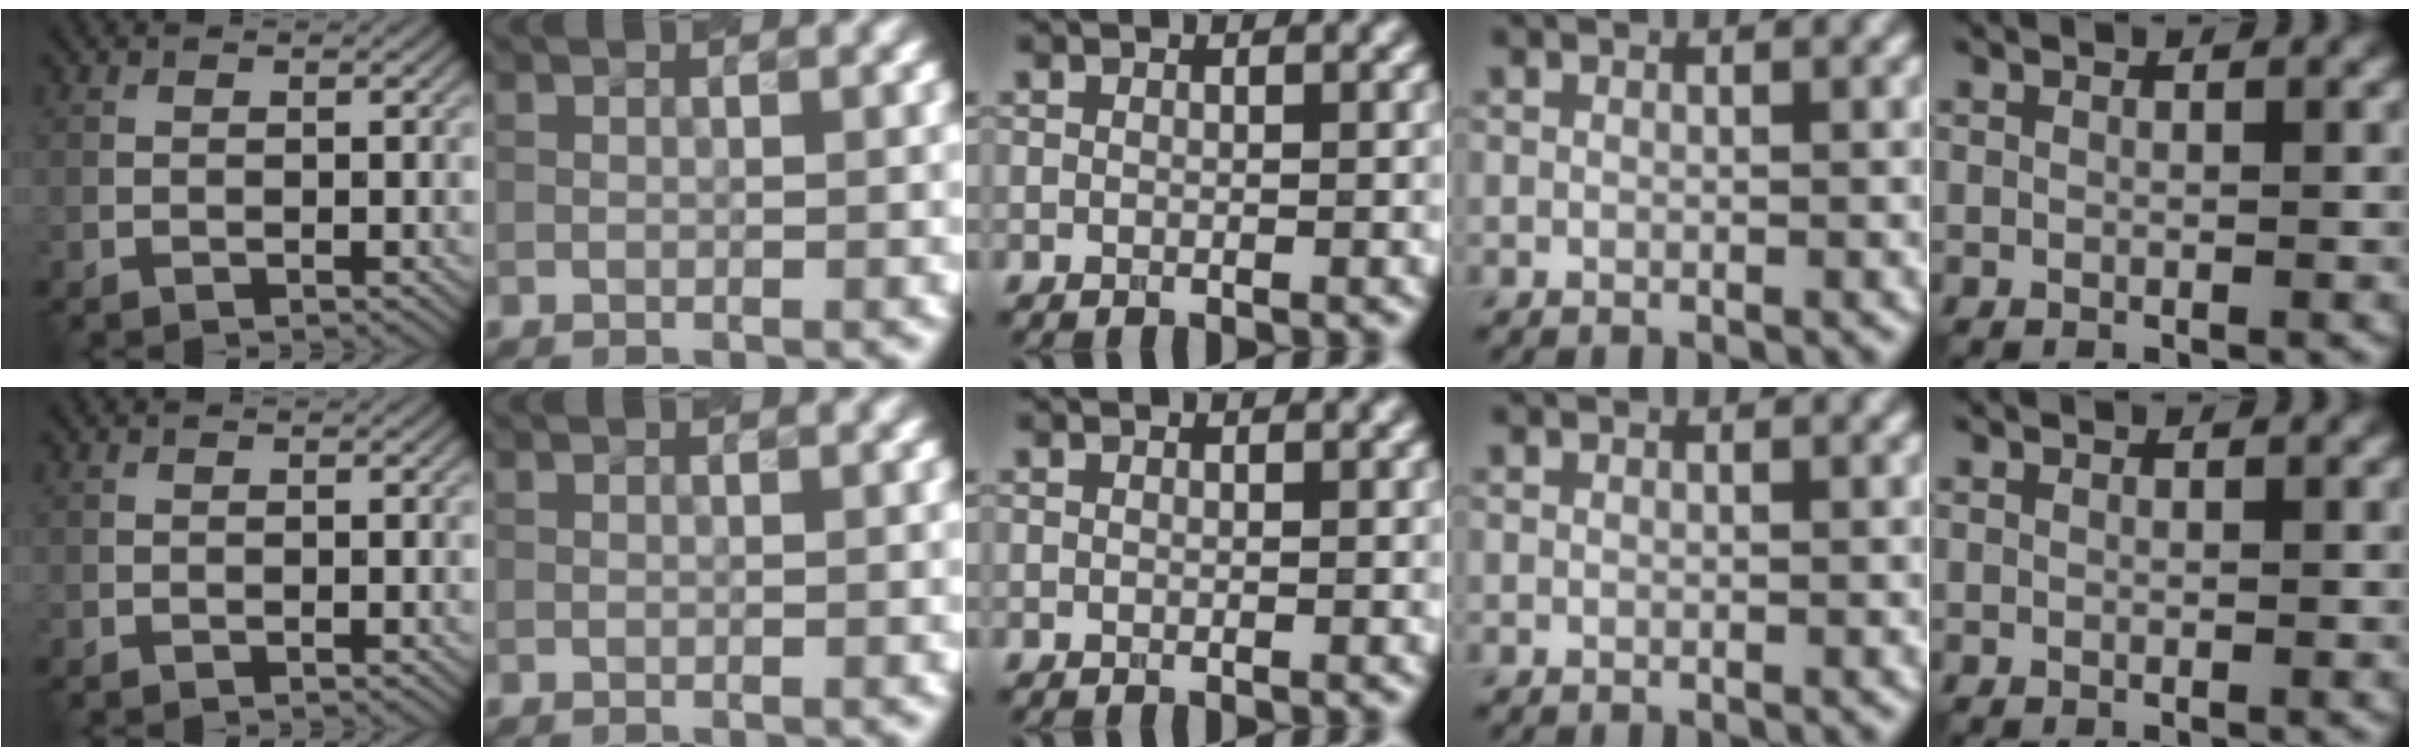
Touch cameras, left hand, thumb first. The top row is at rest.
{}